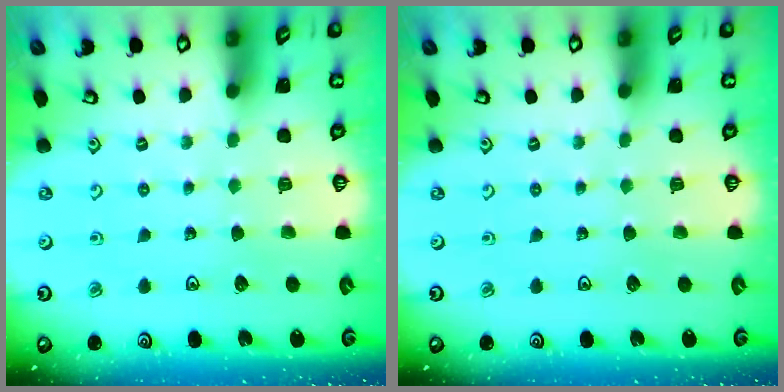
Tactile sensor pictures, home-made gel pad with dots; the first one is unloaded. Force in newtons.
{"total": 0.0}